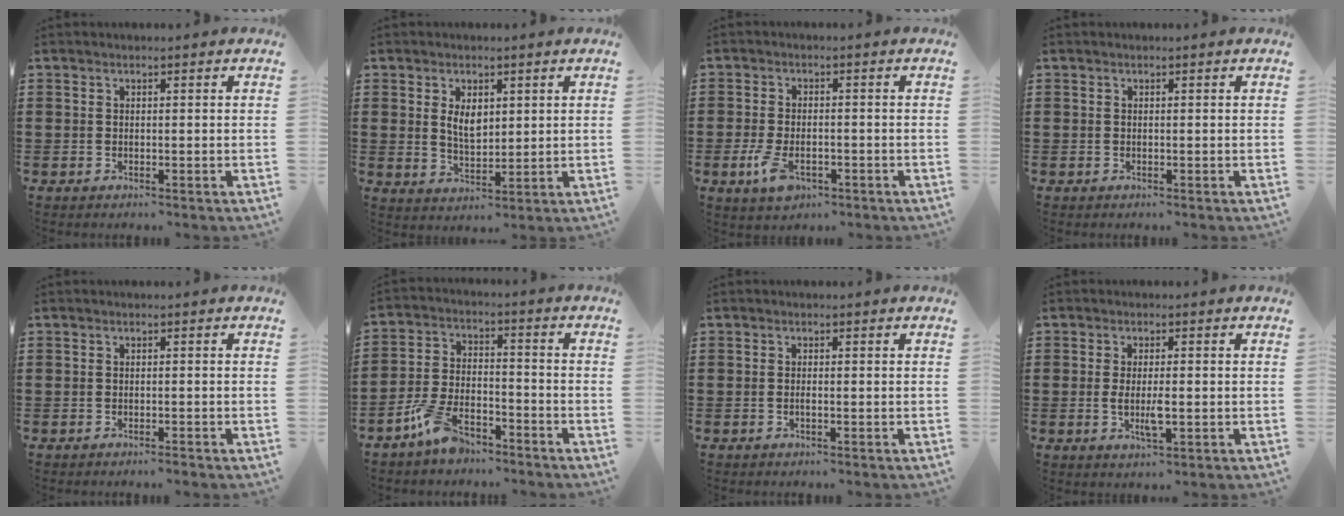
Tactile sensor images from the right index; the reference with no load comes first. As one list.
[{"total": 4.0, "force": [1.3, 2.3, 3.0], "torque": [-0.057, 0.004, 0.021]}, {"total": 4.4, "force": [-1.9, 2.2, 3.3], "torque": [-0.083, -0.007, -0.040]}, {"total": 0.0}, {"total": 0.7, "force": [-0.7, -0.1, 0.3], "torque": [-0.008, -0.004, -0.014]}, {"total": 7.2, "force": [-5.8, 2.4, 3.5], "torque": [-0.088, 0.003, -0.114]}, {"total": 0.6, "force": [-0.3, 0.1, 0.5], "torque": [-0.010, -0.002, -0.005]}, {"total": 4.0, "force": [-0.7, 1.0, 3.8], "torque": [-0.079, -0.007, -0.016]}]